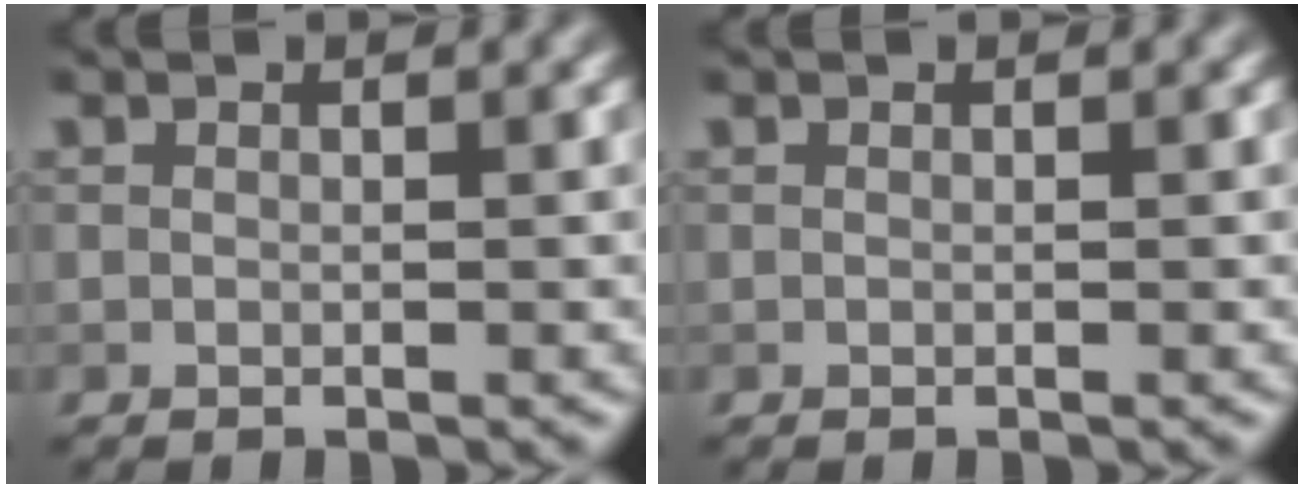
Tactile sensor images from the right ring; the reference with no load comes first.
{"total": 0.0}